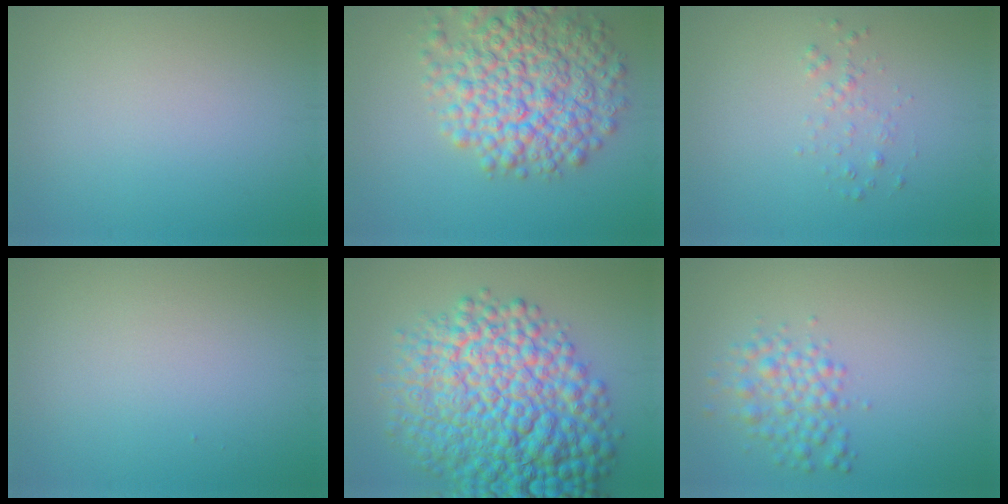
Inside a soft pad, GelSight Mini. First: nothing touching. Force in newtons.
{"total": 9.0, "press": 9.0, "slide": 0.4}
{"total": 1.1, "press": 1.1, "slide": 0.1}
{"total": 0.0}
{"total": 13.9, "press": 13.9, "slide": 0.4}
{"total": 2.9, "press": 2.9, "slide": 0.0}